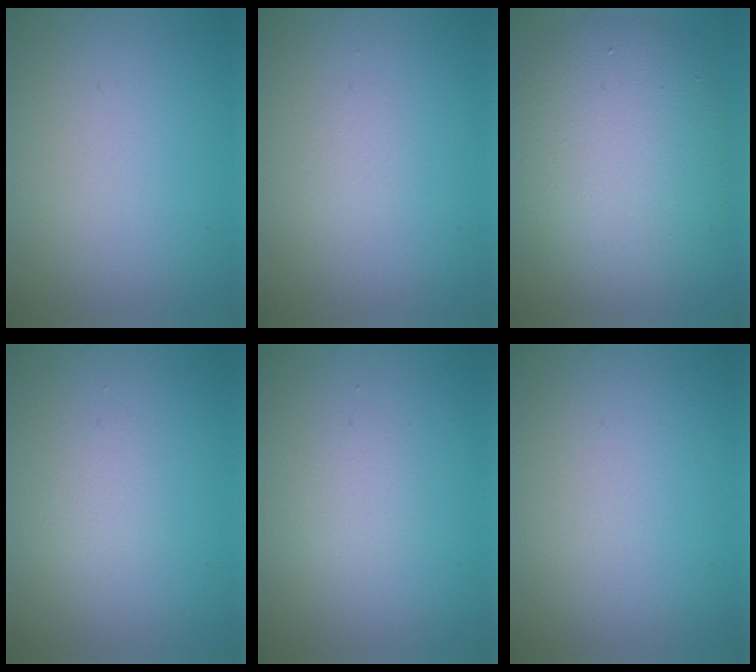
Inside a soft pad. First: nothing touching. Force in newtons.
{"total": 0.6, "press": 0.6, "slide": 0.1}
{"total": 9.2, "press": 9.1, "slide": 0.9}
{"total": 1.0, "press": 1.0, "slide": 0.0}
{"total": 1.1, "press": 1.1, "slide": 0.1}
{"total": 0.0}